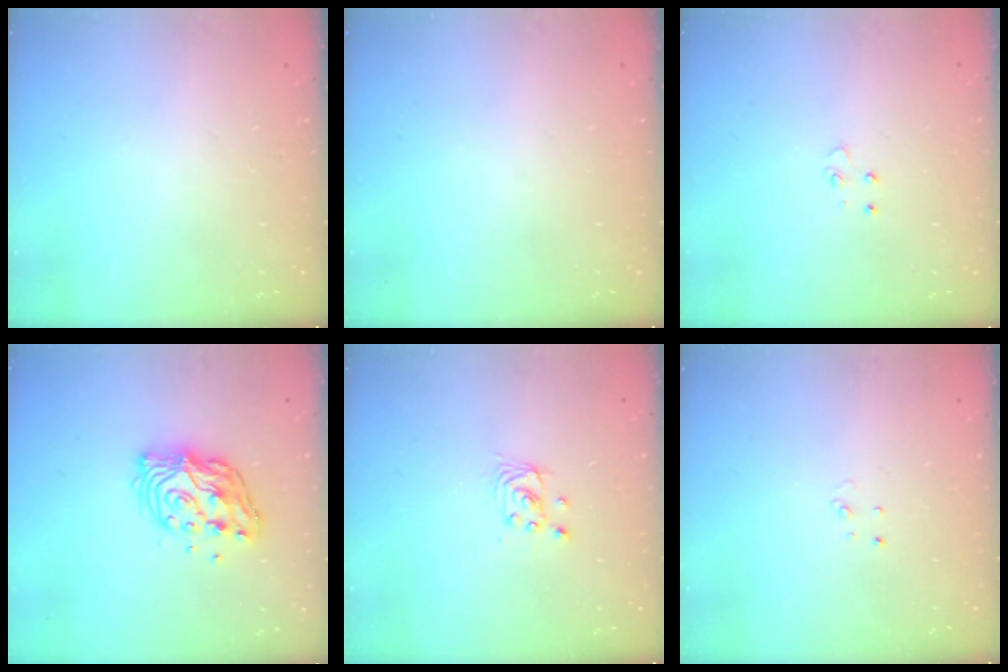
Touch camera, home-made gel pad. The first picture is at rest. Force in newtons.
{"total": 0.0}
{"total": 4.1, "press": 4.1, "slide": 0.5}
{"total": 13.8, "press": 13.7, "slide": 1.6}
{"total": 2.5, "press": 2.5, "slide": 0.1}
{"total": 2.6, "press": 2.6, "slide": 0.2}